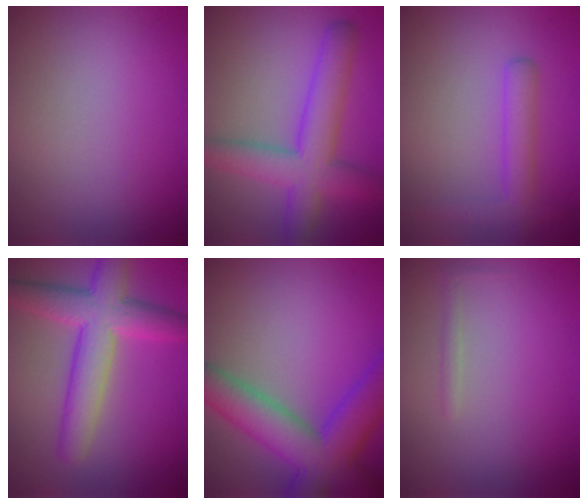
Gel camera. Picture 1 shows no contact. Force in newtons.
{"total": 6.6, "press": 6.6, "slide": 0.2}
{"total": 2.9, "press": 2.9, "slide": 0.1}
{"total": 5.5, "press": 5.5, "slide": 0.4}
{"total": 8.6, "press": 8.6, "slide": 0.4}
{"total": 0.7, "press": 0.7, "slide": 0.0}